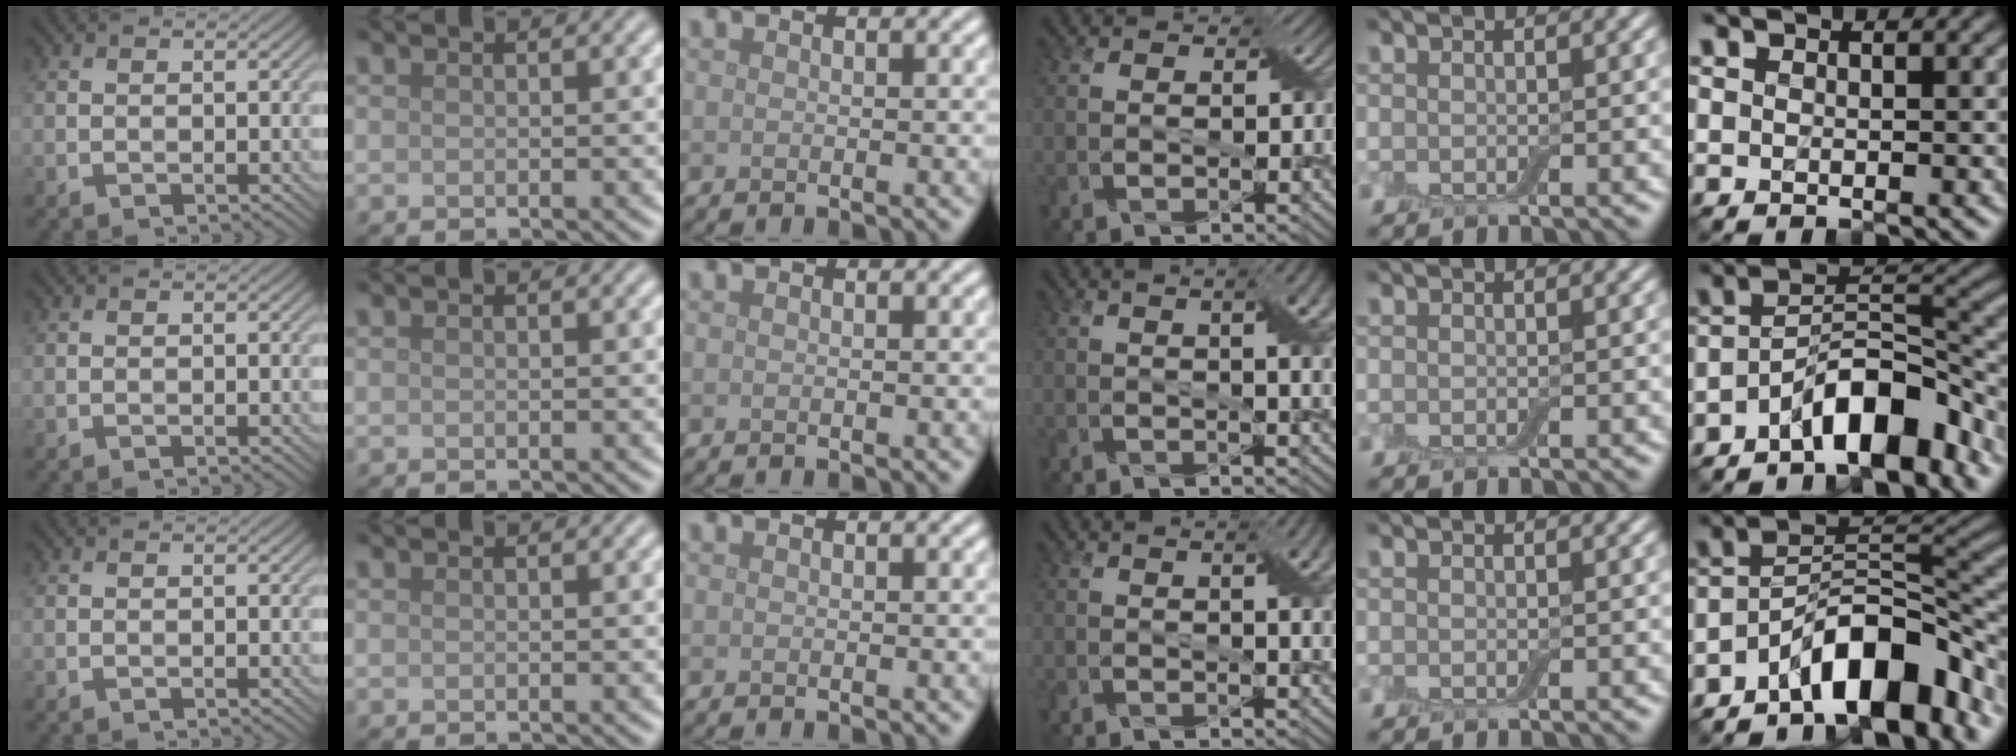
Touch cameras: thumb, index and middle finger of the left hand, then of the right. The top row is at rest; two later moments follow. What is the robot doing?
{"motion": "pour", "object": "bottle"}